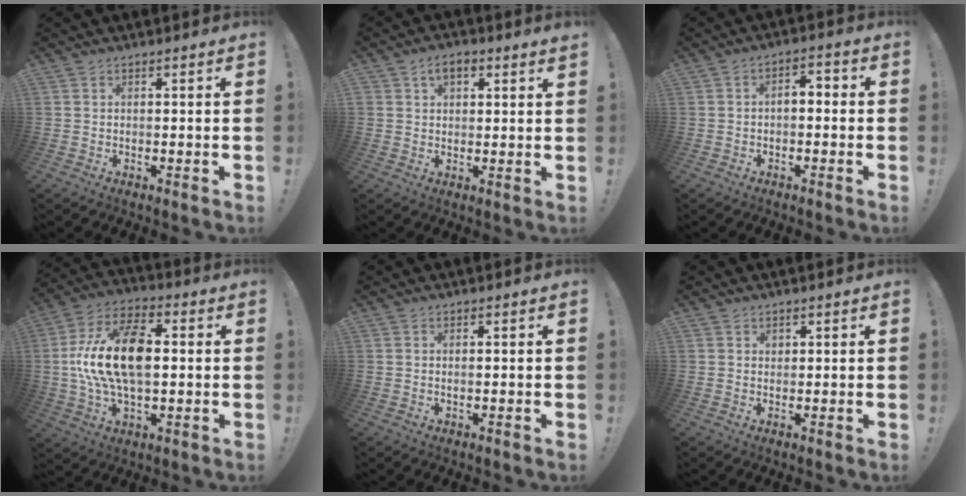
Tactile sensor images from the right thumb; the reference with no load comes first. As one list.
[{"total": 4.3, "force": [2.1, 2.5, 2.8], "torque": [-0.051, 0.003, 0.040]}, {"total": 3.8, "force": [-1.5, 2.3, 2.7], "torque": [-0.038, 0.008, -0.029]}, {"total": 19.5, "force": [0.5, 11.3, 15.9], "torque": [-0.300, 0.009, 0.007]}, {"total": 0.8, "force": [-0.2, 0.2, 0.8], "torque": [-0.016, 0.001, -0.003]}, {"total": 0.5, "force": [0.4, 0.3, 0.0], "torque": [0.007, -0.002, 0.006]}]